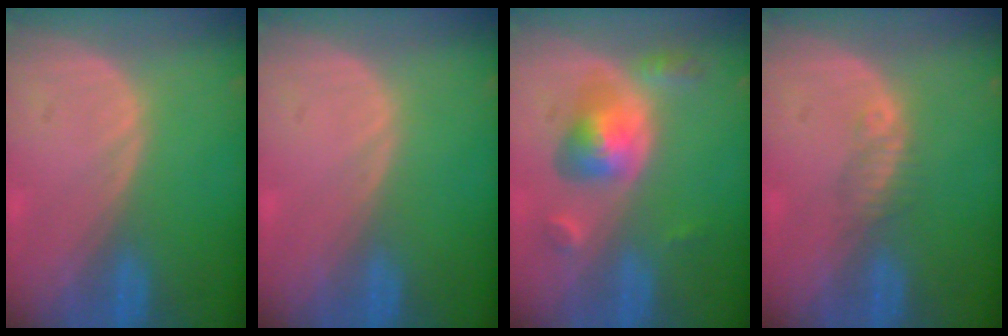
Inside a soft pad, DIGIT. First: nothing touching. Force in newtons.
{"total": 0.0}
{"total": 6.1, "press": 5.6, "slide": 2.4}
{"total": 1.8, "press": 1.6, "slide": 0.8}